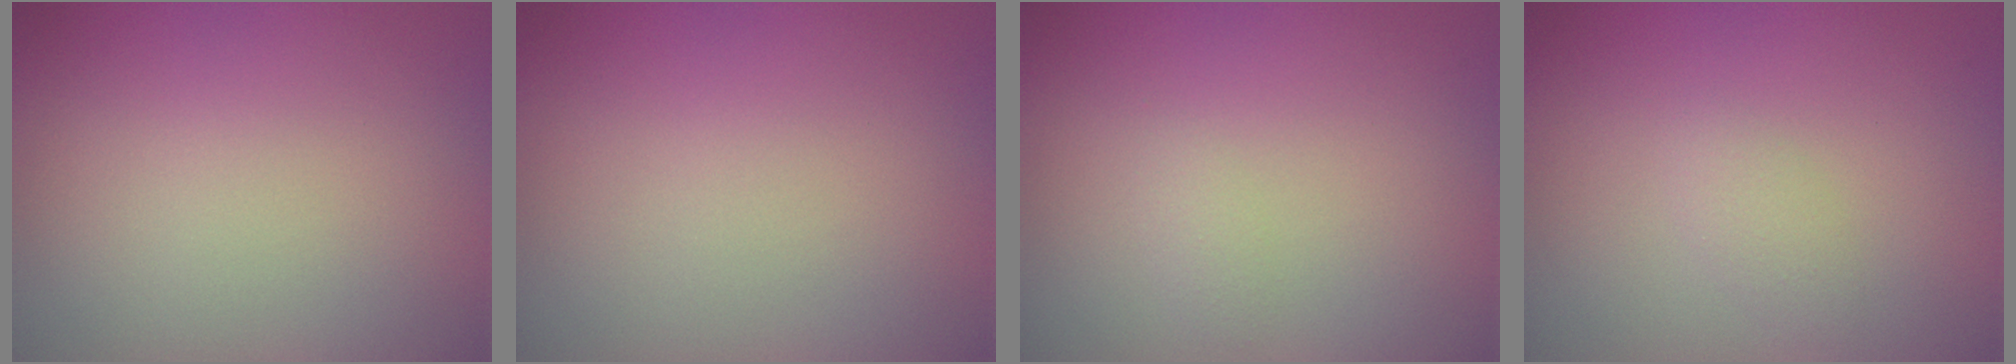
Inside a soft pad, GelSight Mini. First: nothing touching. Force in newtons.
{"total": 0.0}
{"total": 0.7, "press": 0.7, "slide": 0.1}
{"total": 1.2, "press": 1.2, "slide": 0.1}